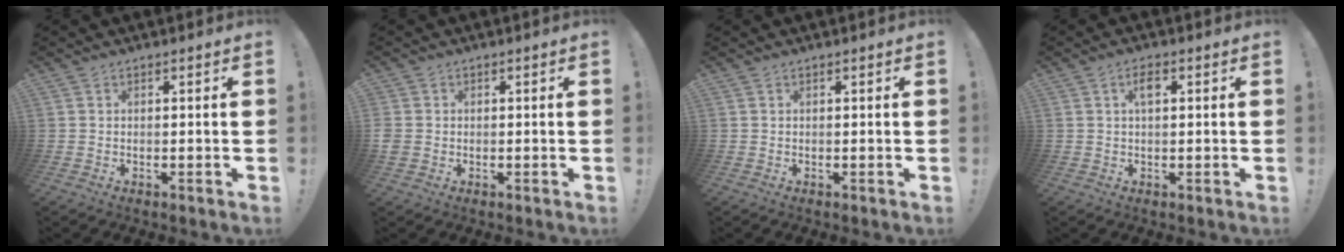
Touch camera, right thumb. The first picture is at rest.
{"total": 2.5, "force": [0.0, 2.3, 1.0], "torque": [-0.025, 0.001, 0.001]}
{"total": 0.0}
{"total": 3.3, "force": [1.0, 1.4, 2.8], "torque": [-0.044, 0.005, 0.011]}